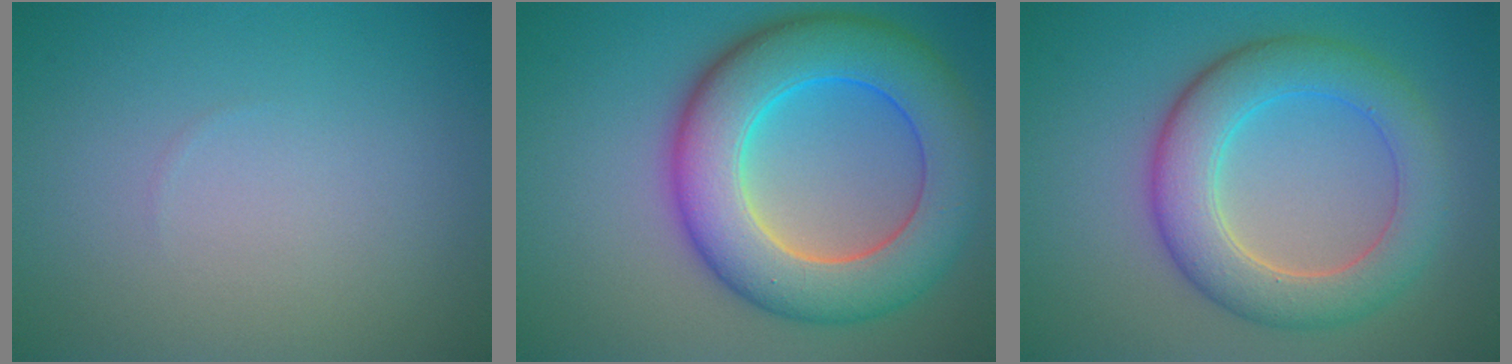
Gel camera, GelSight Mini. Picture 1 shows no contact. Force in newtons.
{"total": 10.6, "press": 10.6, "slide": 0.3}
{"total": 6.6, "press": 6.6, "slide": 0.3}